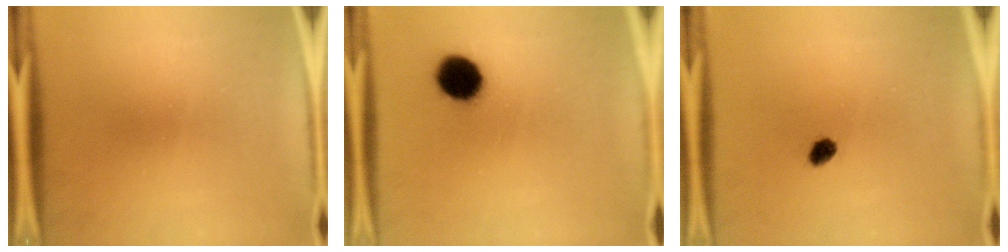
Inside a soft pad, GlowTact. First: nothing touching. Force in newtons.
{"total": 9.5}
{"total": 2.2}